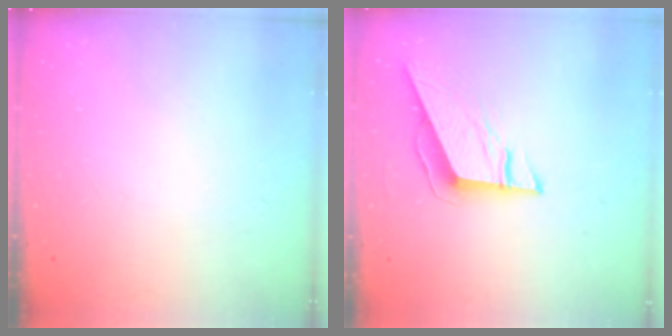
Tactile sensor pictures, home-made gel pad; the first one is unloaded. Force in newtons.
{"total": 9.0, "press": 9.0, "slide": 1.0}